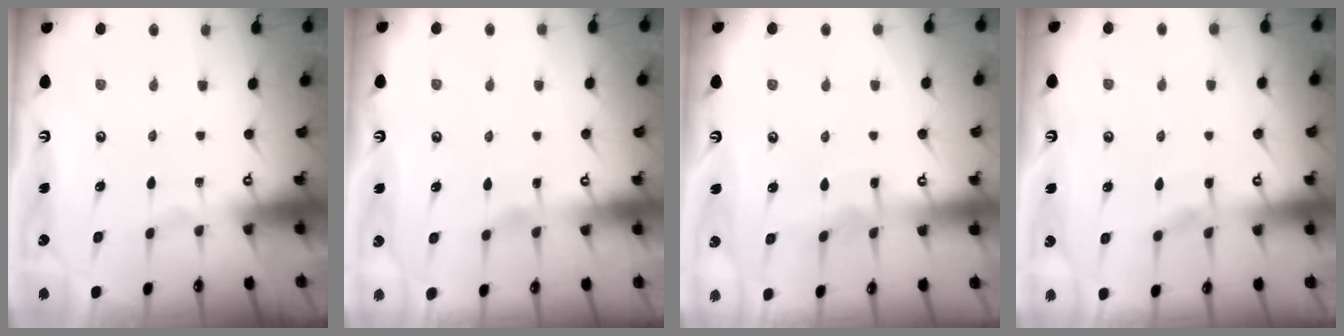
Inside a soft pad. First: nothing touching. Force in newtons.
{"total": 2.2, "press": 2.1, "slide": 0.3}
{"total": 2.9, "press": 2.9, "slide": 0.4}
{"total": 4.6, "press": 4.6, "slide": 0.5}